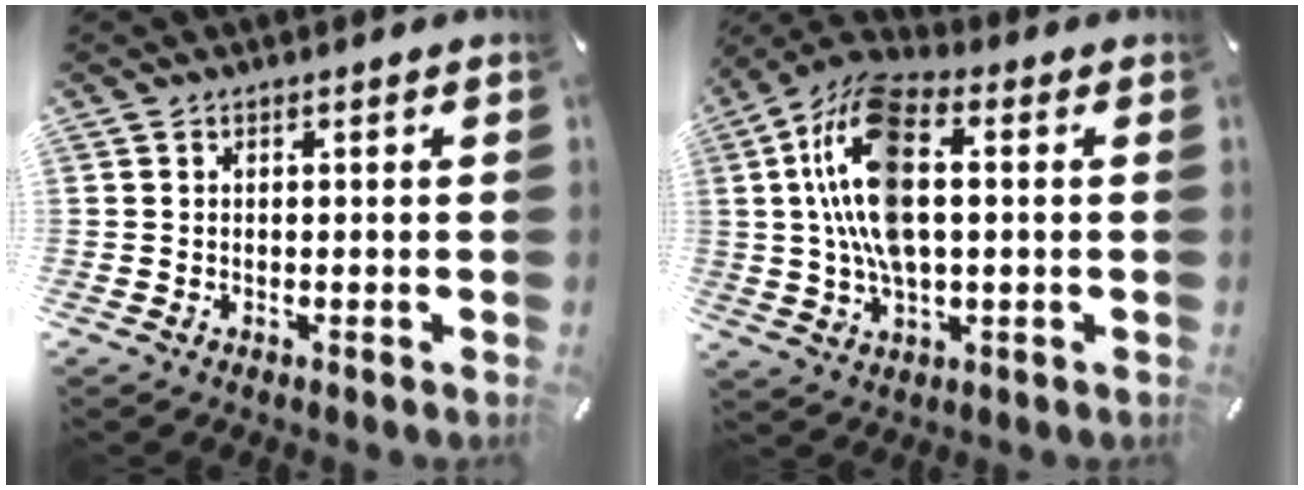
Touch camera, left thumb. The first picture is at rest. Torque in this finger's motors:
{"motor_torque": [2.49, 2.51, 1.82, -0.95, 0.49]}